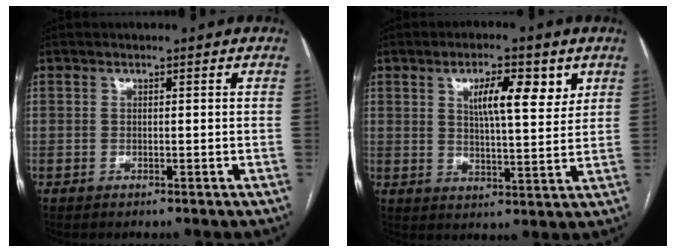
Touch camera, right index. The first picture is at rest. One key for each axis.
{"total": 8.2, "fx": 3.6, "fy": 2.2, "fz": 7.1, "tx": -0.115, "ty": 0.005, "tz": 0.058}